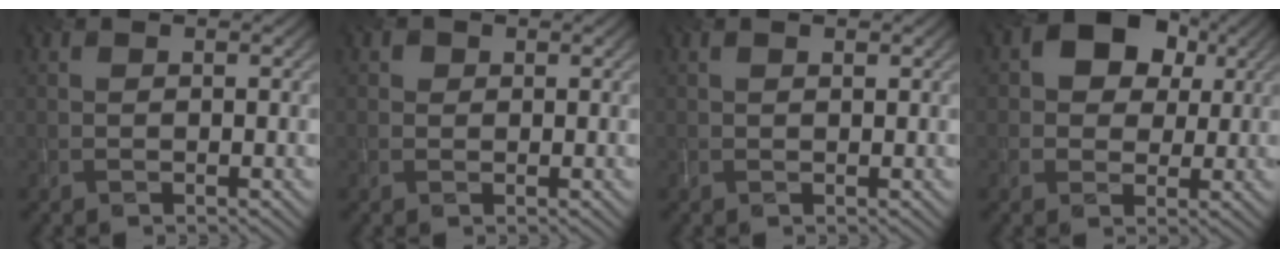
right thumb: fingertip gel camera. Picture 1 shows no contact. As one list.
[{"total": 1.1, "force": [0.4, 1.0, 0.3], "torque": [-0.003, -0.002, 0.002]}, {"total": 0.9, "force": [0.6, 0.2, 0.6], "torque": [-0.015, 0.004, 0.011]}, {"total": 8.5, "force": [2.8, 6.6, 4.6], "torque": [-0.088, 0.027, 0.024]}]